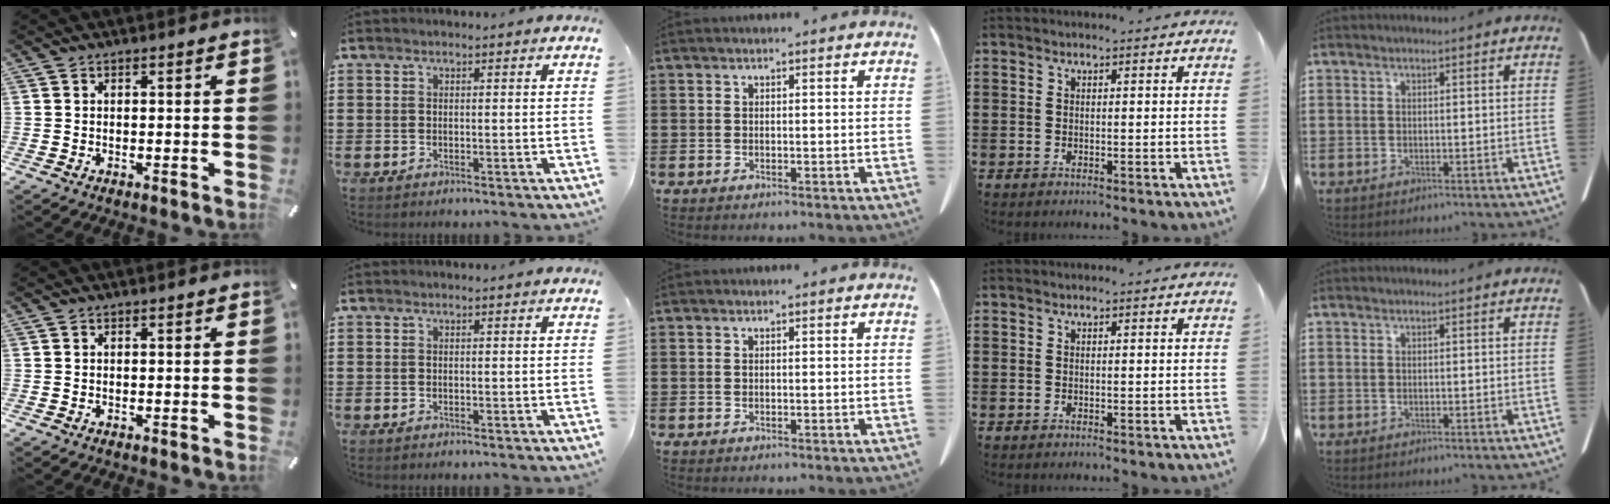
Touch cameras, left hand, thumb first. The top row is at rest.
{}